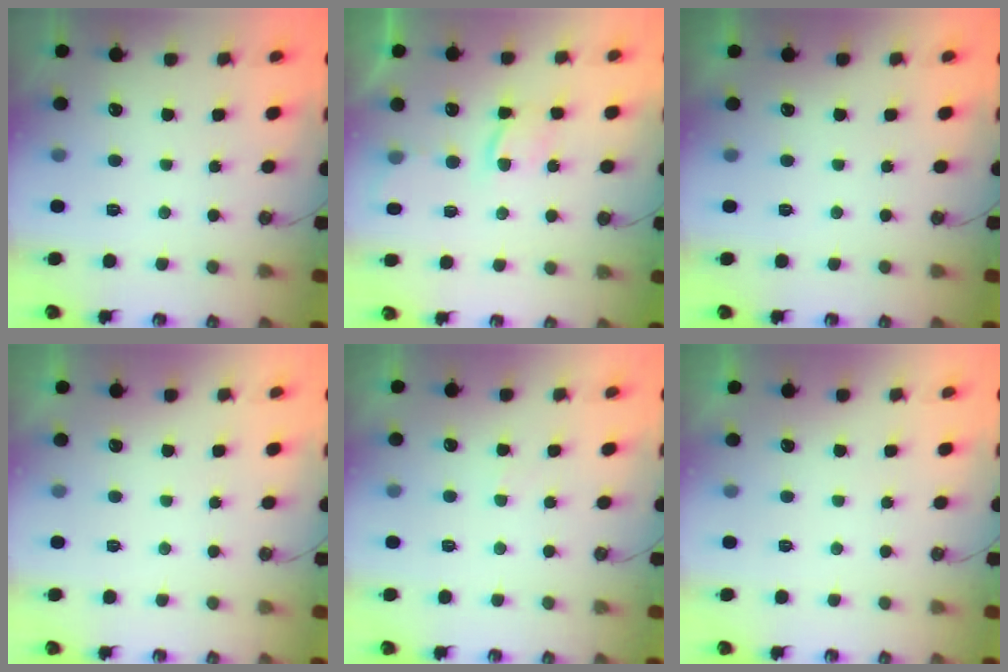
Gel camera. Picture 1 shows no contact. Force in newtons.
{"total": 4.9, "press": 4.8, "slide": 0.8}
{"total": 0.0}
{"total": 0.0}
{"total": 1.9, "press": 1.9, "slide": 0.3}
{"total": 0.0}